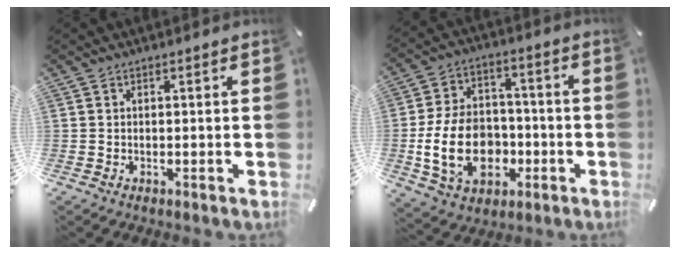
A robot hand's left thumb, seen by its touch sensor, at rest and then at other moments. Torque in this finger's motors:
{"motor_torque": [1.79, 3.22, 1.72, 0.43, 0.61]}